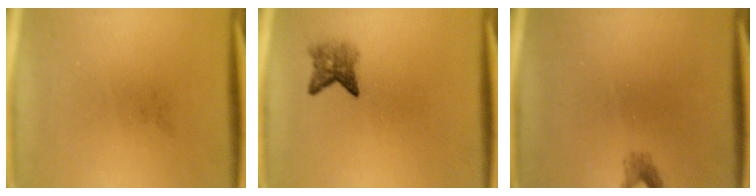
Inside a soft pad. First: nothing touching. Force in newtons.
{"total": 3.0}
{"total": 1.2}